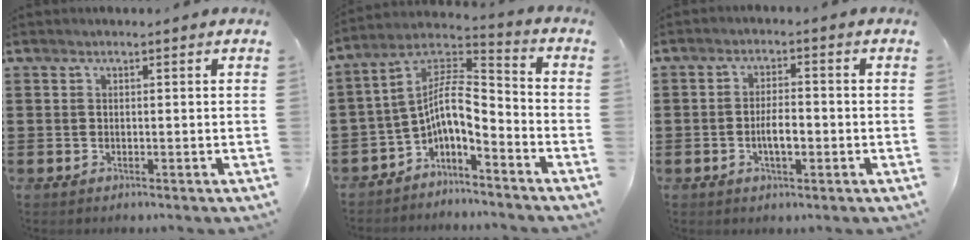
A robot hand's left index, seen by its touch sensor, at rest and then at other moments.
{"total": 8.0, "force": [-3.2, 2.9, 6.8], "torque": [-0.159, -0.019, -0.075]}
{"total": 4.3, "force": [-1.0, 1.6, 3.9], "torque": [-0.068, 0.007, -0.019]}